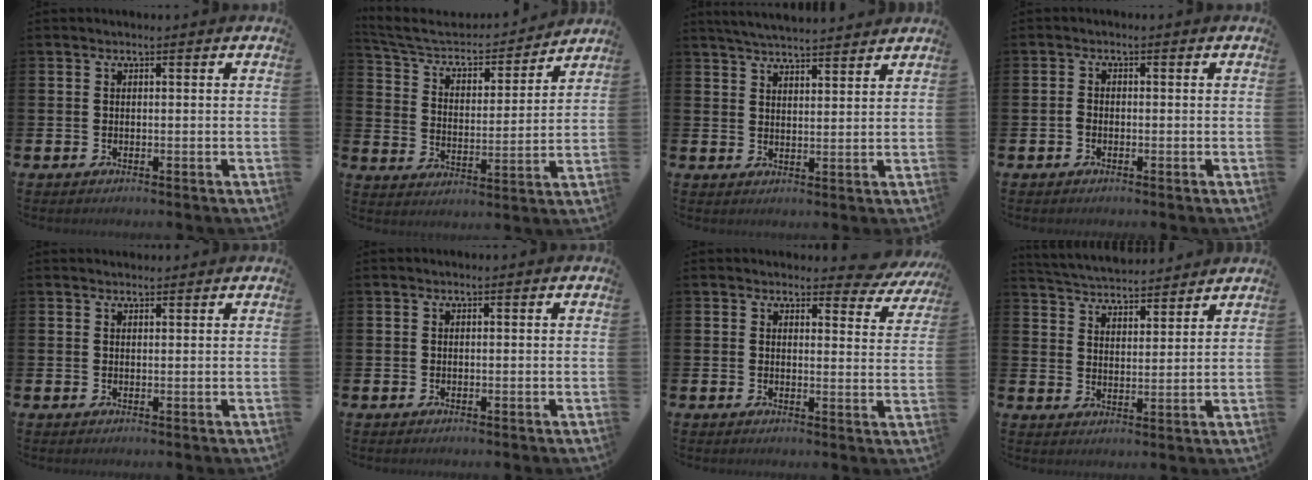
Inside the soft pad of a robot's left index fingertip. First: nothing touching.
{"total": 6.8, "force": [6.2, 2.1, 1.5], "torque": [-0.065, -0.051, 0.104]}
{"total": 4.7, "force": [4.7, 0.0, 0.4], "torque": [-0.021, -0.025, 0.085]}
{"total": 1.3, "force": [-0.5, 0.9, 0.7], "torque": [-0.008, 0.003, -0.013]}
{"total": 1.3, "force": [1.2, 0.4, 0.0], "torque": [0.013, -0.003, 0.020]}
{"total": 0.0}
{"total": 3.1, "force": [2.8, 1.2, 0.5], "torque": [0.004, -0.022, 0.044]}
{"total": 4.6, "force": [4.5, 0.7, -0.1], "torque": [-0.016, -0.033, 0.078]}